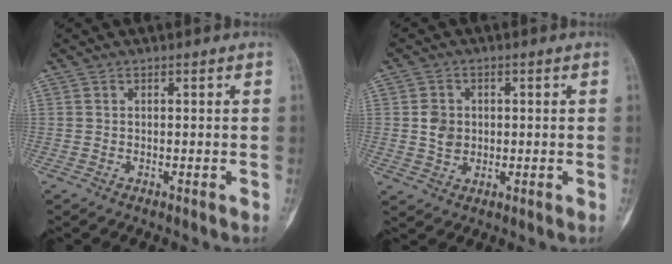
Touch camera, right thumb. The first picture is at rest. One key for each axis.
{"total": 4.5, "fx": 0.3, "fy": 3.8, "fz": 2.4, "tx": -0.027, "ty": -0.003, "tz": 0.008}